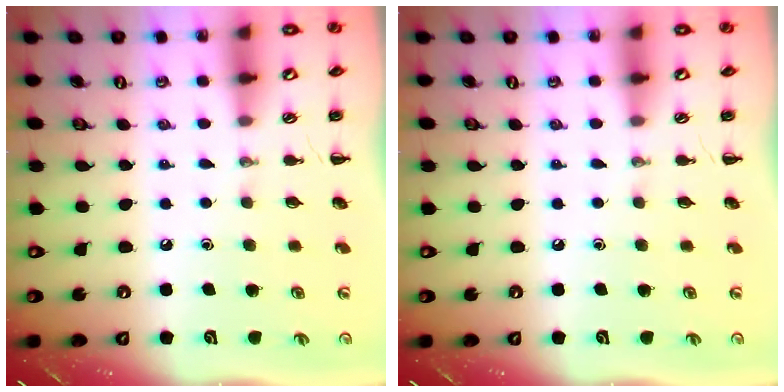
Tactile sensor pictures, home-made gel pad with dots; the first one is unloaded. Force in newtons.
{"total": 0.0}